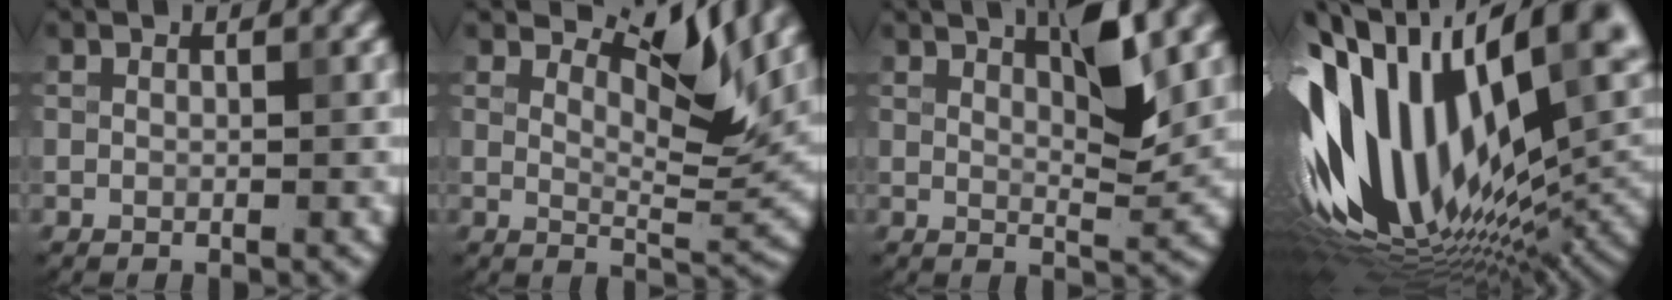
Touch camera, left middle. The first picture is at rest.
{"total": 5.2, "force": [3.5, 1.1, 3.7], "torque": [-0.069, 0.001, 0.073]}
{"total": 3.2, "force": [1.5, 0.2, 2.8], "torque": [-0.058, -0.003, 0.043]}
{"total": 16.7, "force": [0.5, 9.0, 14.1], "torque": [-0.283, 0.005, 0.018]}